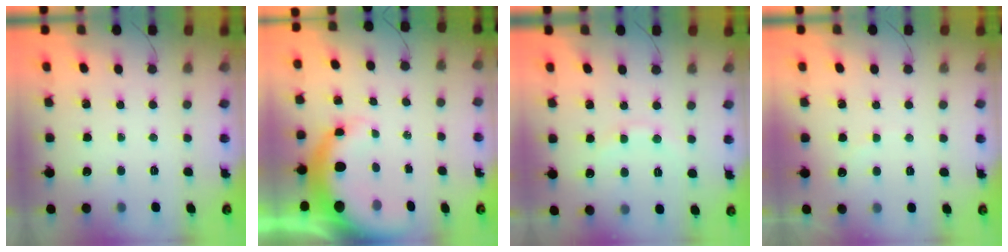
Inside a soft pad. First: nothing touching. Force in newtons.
{"total": 8.0, "press": 7.7, "slide": 2.0}
{"total": 8.4, "press": 8.3, "slide": 1.3}
{"total": 4.0, "press": 4.0, "slide": 0.4}